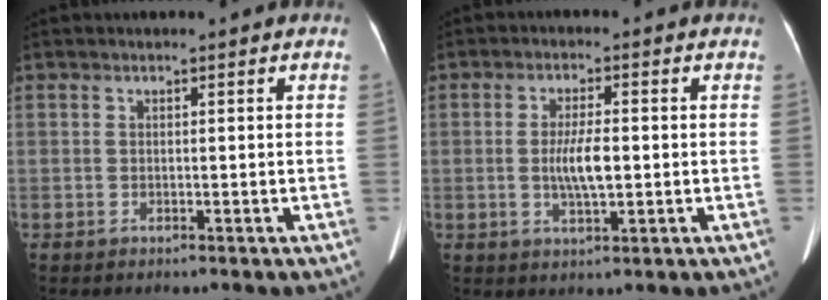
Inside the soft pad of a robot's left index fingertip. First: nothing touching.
{"total": 5.0, "force": [-0.5, 1.1, 4.8], "torque": [-0.100, -0.002, -0.007]}